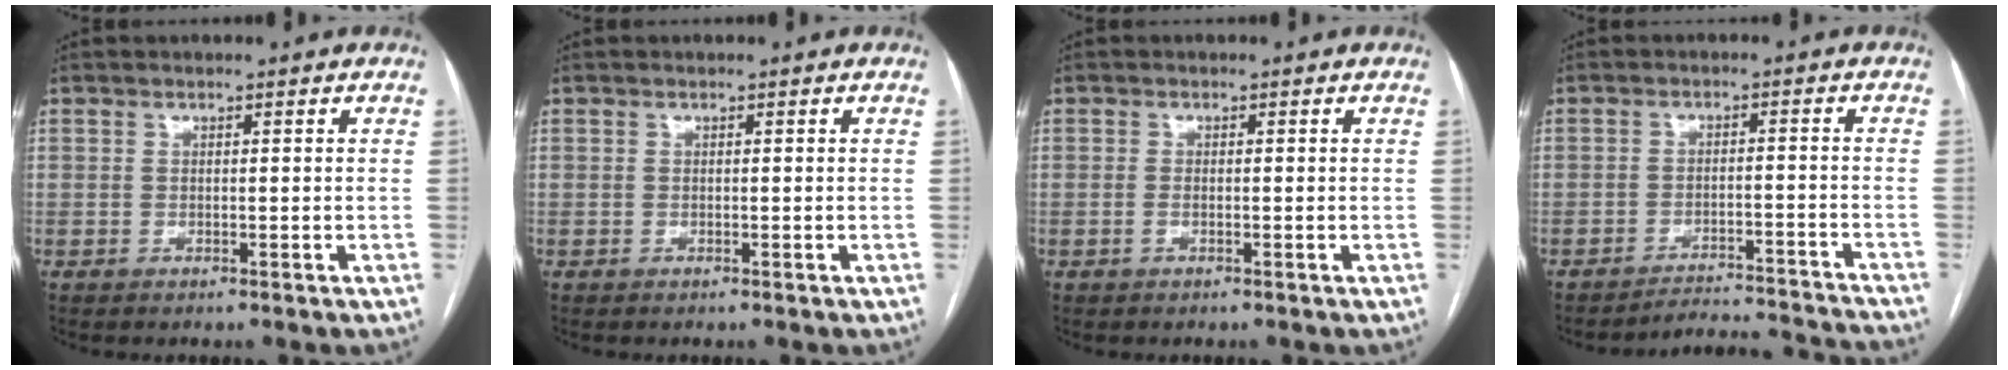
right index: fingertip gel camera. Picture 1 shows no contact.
{"total": 0.0}
{"total": 0.9, "force": [-0.4, 0.3, 0.7], "torque": [-0.016, 0.001, -0.007]}
{"total": 11.5, "force": [-11.4, -0.4, 0.9], "torque": [-0.003, 0.012, -0.153]}